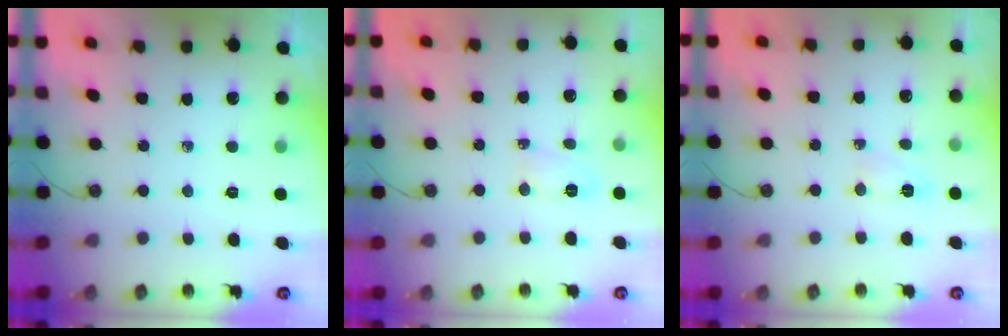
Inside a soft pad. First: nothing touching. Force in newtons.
{"total": 3.8, "press": 3.7, "slide": 1.0}
{"total": 3.6, "press": 3.4, "slide": 1.2}